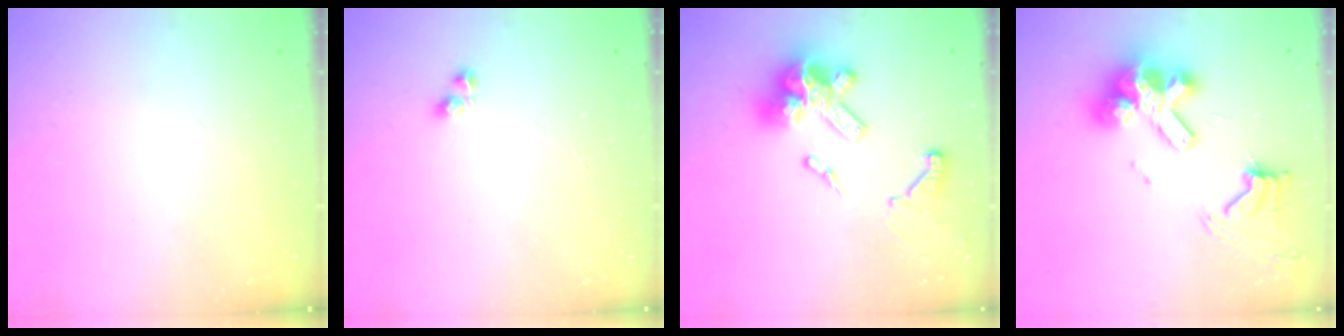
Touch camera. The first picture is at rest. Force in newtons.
{"total": 2.9, "press": 2.6, "slide": 1.3}
{"total": 16.7, "press": 16.6, "slide": 1.8}
{"total": 15.7, "press": 15.6, "slide": 1.7}